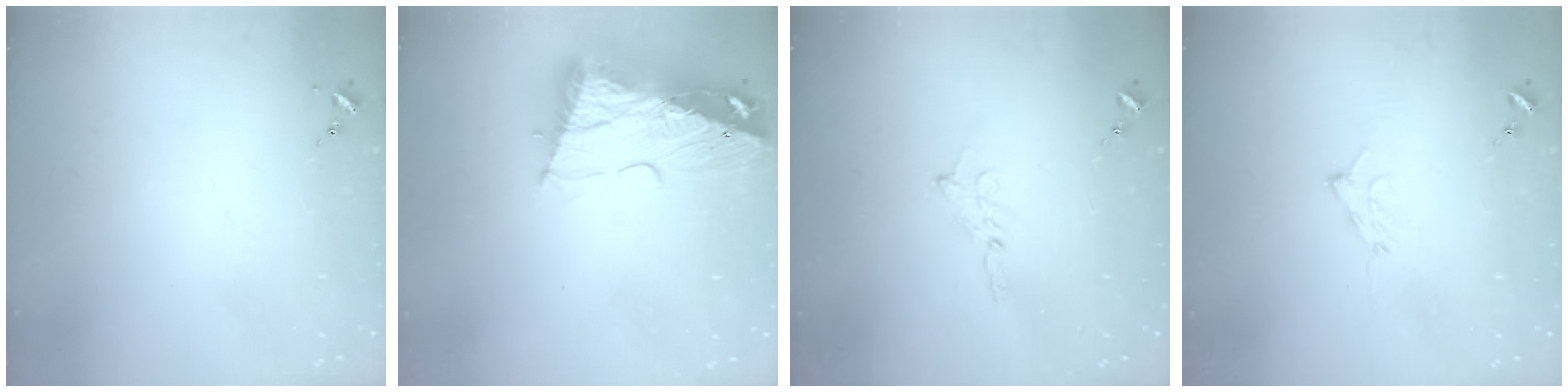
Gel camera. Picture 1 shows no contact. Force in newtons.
{"total": 16.3, "press": 16.1, "slide": 2.0}
{"total": 2.0, "press": 2.0, "slide": 0.2}
{"total": 7.4, "press": 7.3, "slide": 0.8}